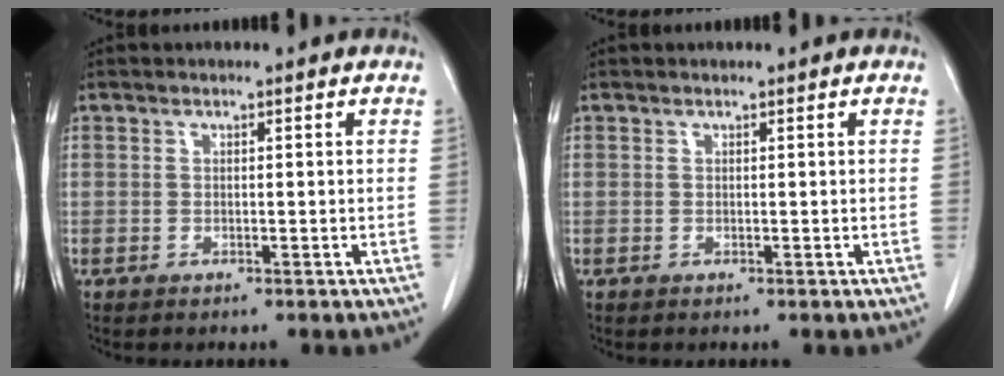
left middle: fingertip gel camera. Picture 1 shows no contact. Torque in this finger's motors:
{"motor_torque": [-0.09, 0.09, -0.12, 0.01]}